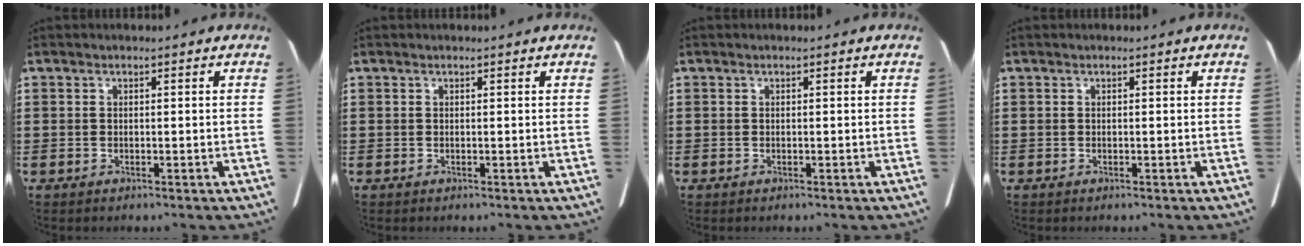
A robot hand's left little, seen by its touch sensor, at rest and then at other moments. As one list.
[{"total": 0.0}, {"total": 0.0}, {"total": 0.0}]